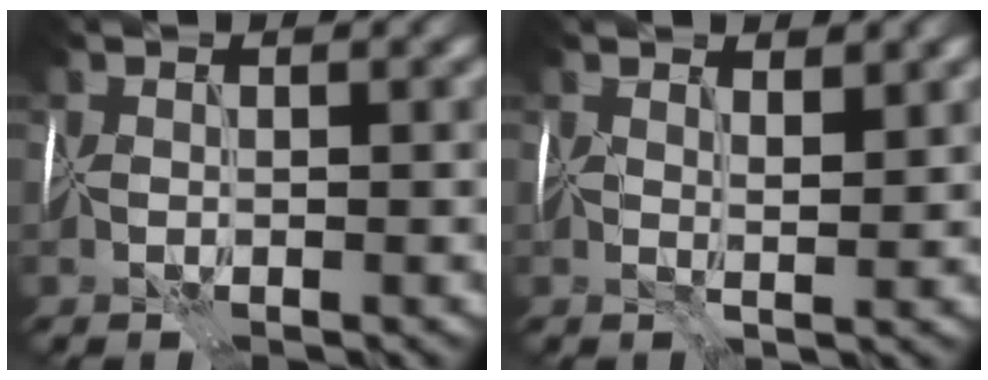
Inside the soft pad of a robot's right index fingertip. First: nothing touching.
{"total": 2.3, "force": [1.6, 0.6, 1.6], "torque": [-0.025, -0.001, 0.027]}